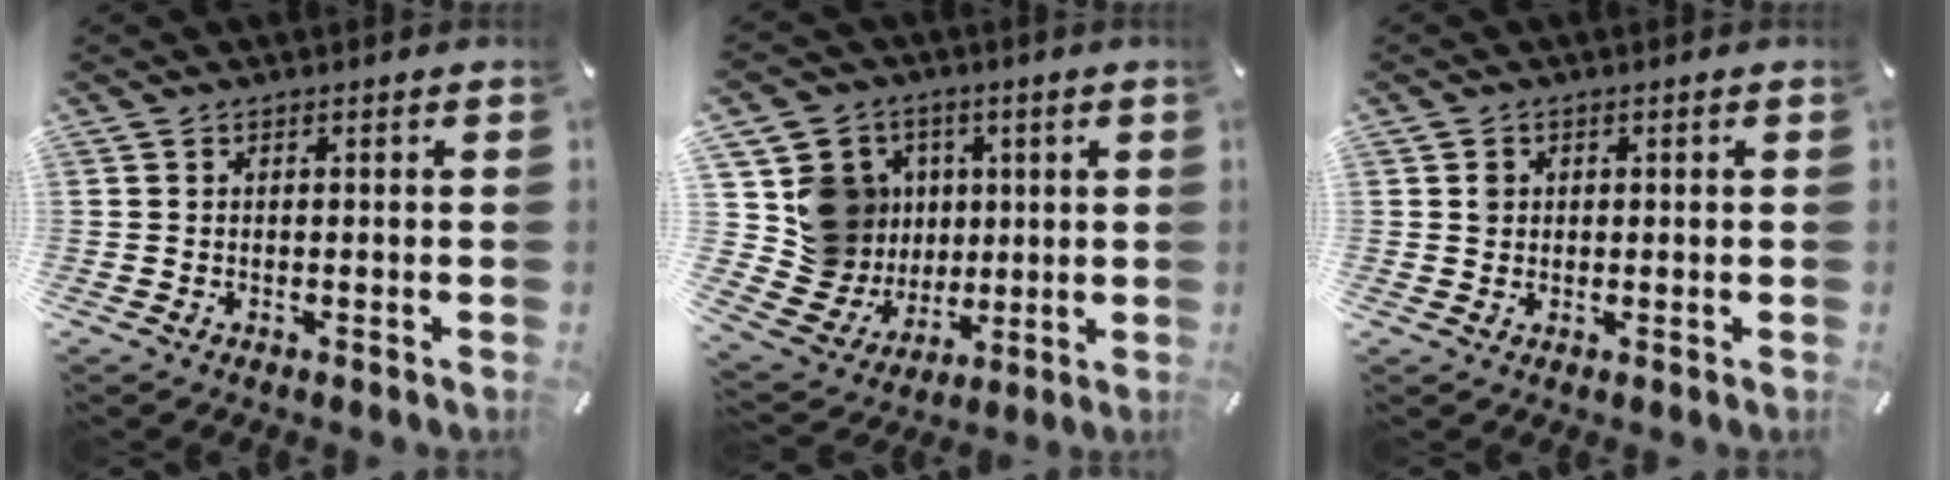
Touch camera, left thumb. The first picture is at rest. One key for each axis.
{"total": 15.2, "fx": 2.4, "fy": 14.6, "fz": 3.1, "tx": -0.048, "ty": -0.013, "tz": 0.070}
{"total": 1.6, "fx": 0.3, "fy": 1.5, "fz": 0.3, "tx": -0.001, "ty": 0.003, "tz": 0.002}